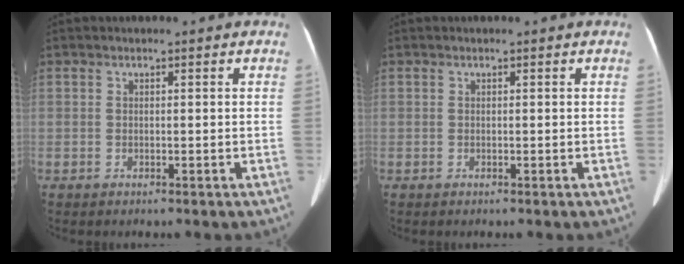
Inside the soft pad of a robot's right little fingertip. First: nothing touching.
{"total": 0.0}